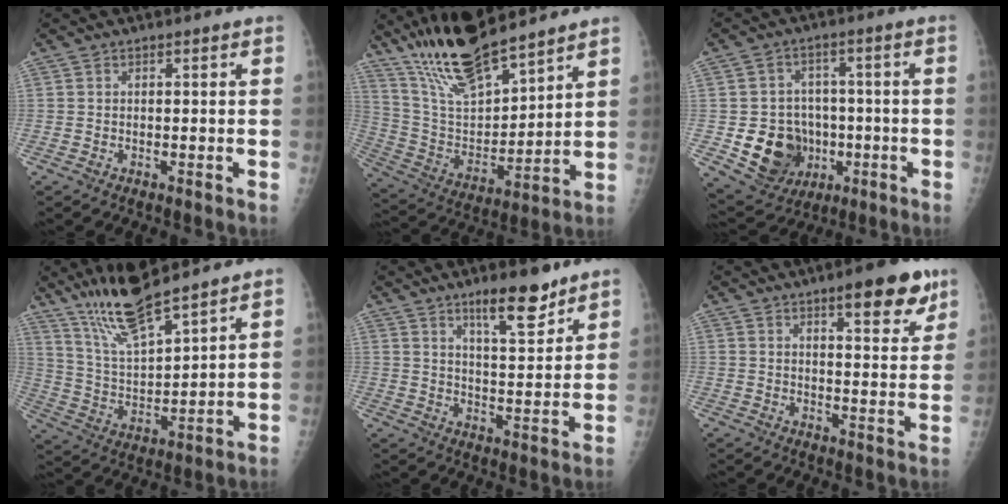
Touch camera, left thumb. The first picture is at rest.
{"total": 18.2, "force": [14.7, 4.6, 9.8], "torque": [-0.153, -0.072, 0.283]}
{"total": 12.8, "force": [-2.8, 10.9, 5.9], "torque": [-0.064, 0.013, -0.029]}
{"total": 12.9, "force": [10.4, 1.9, 7.4], "torque": [-0.133, -0.058, 0.208]}
{"total": 9.7, "force": [7.0, 2.4, 6.3], "torque": [-0.079, -0.052, 0.113]}
{"total": 10.5, "force": [6.6, 3.1, 7.6], "torque": [-0.073, -0.033, 0.086]}